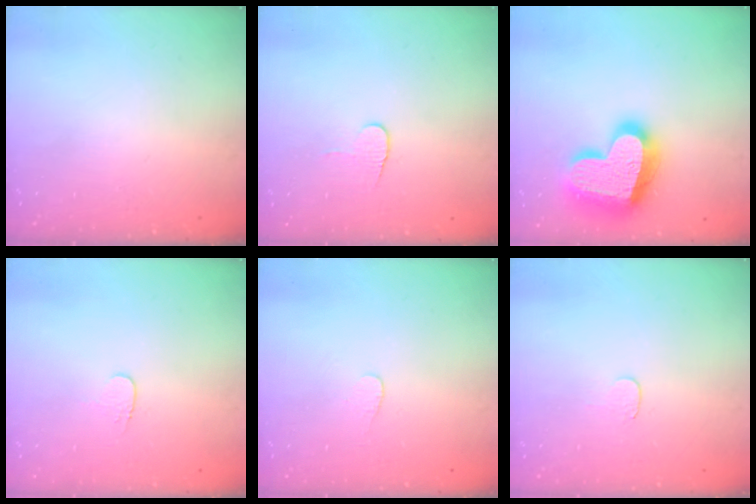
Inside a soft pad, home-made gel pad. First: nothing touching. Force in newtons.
{"total": 5.3, "press": 5.3, "slide": 0.5}
{"total": 24.6, "press": 24.5, "slide": 1.9}
{"total": 3.4, "press": 3.4, "slide": 0.4}
{"total": 3.0, "press": 3.0, "slide": 0.2}
{"total": 3.8, "press": 3.8, "slide": 0.4}